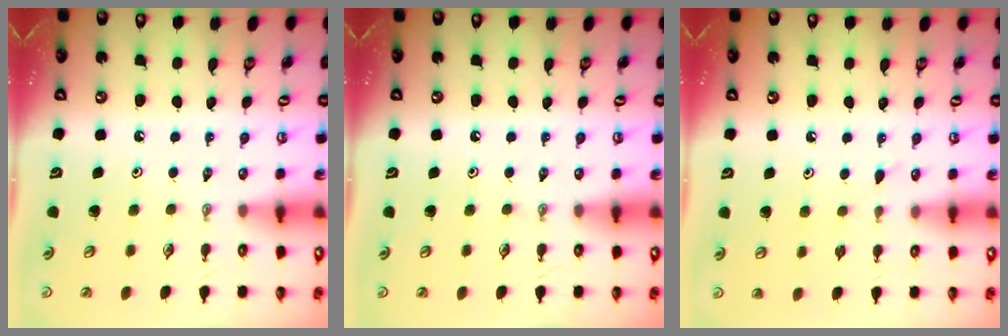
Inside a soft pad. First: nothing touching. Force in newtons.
{"total": 0.0}
{"total": 6.8, "press": 6.8, "slide": 0.6}